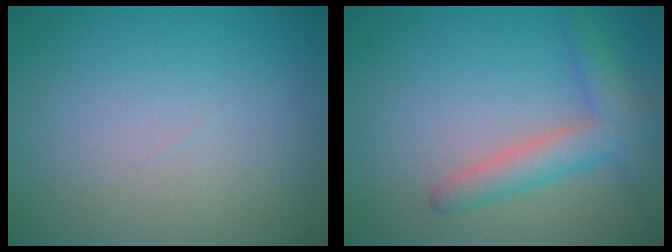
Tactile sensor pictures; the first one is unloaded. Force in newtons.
{"total": 3.8, "press": 3.8, "slide": 0.2}